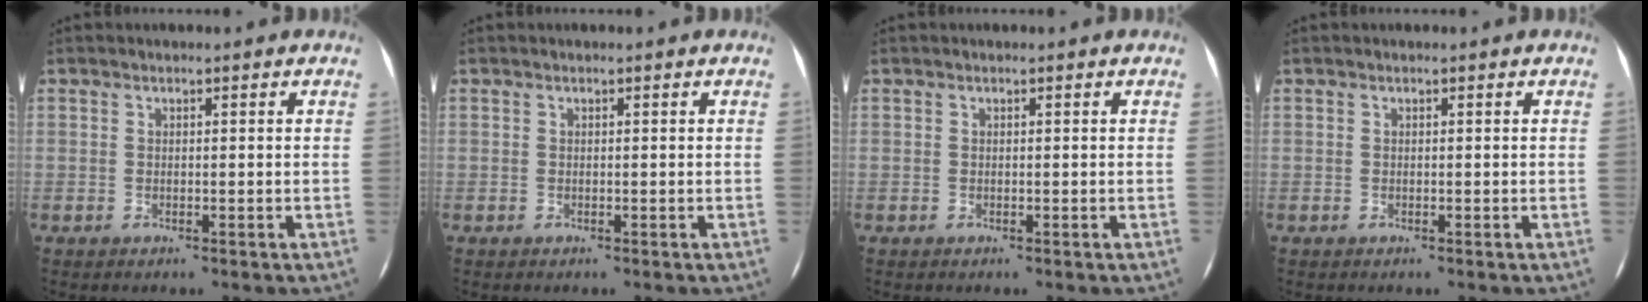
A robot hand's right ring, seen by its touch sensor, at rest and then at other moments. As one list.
[{"total": 0.0}, {"total": 0.0}, {"total": 0.0}]